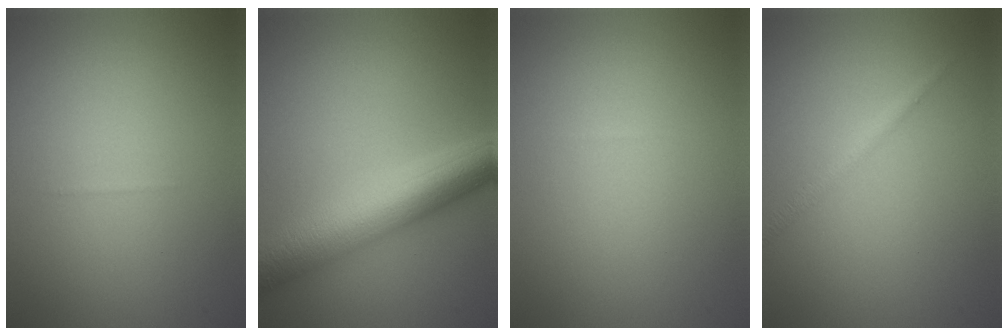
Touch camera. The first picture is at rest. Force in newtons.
{"total": 8.8, "press": 8.8, "slide": 0.0}
{"total": 0.0}
{"total": 1.3, "press": 1.3, "slide": 0.0}